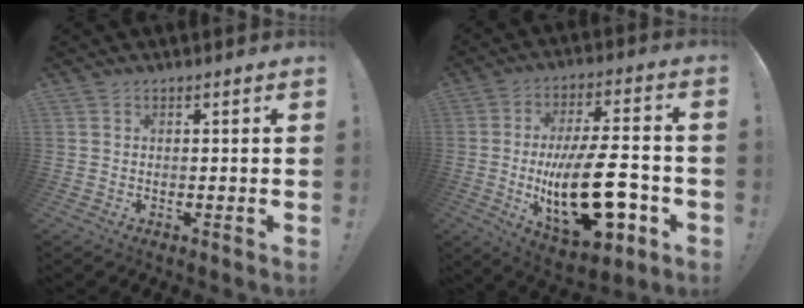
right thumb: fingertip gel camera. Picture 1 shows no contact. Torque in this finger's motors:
{"motor_torque": [2.03, 2.99, 1.53, -1.24, 0.47]}